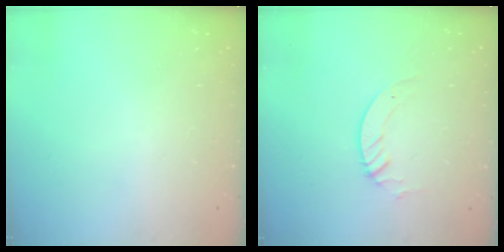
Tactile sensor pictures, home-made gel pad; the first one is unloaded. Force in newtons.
{"total": 3.0, "press": 3.0, "slide": 0.2}